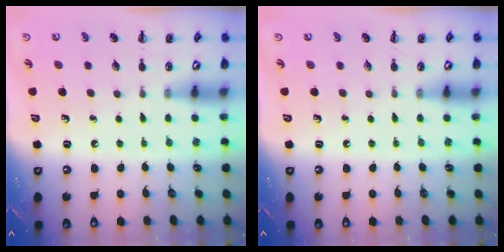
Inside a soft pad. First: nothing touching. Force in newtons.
{"total": 0.0}